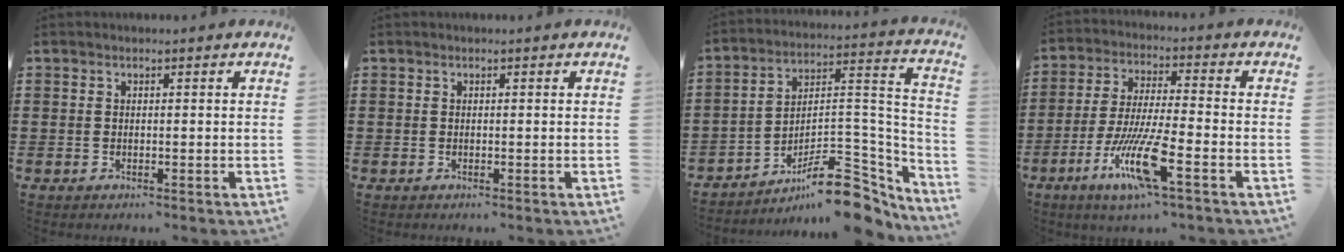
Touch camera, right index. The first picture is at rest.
{"total": 0.0}
{"total": 12.7, "force": [-8.8, 4.6, 7.8], "torque": [-0.099, 0.032, -0.157]}
{"total": 11.6, "force": [-5.7, 1.8, 10.0], "torque": [-0.220, -0.012, -0.112]}